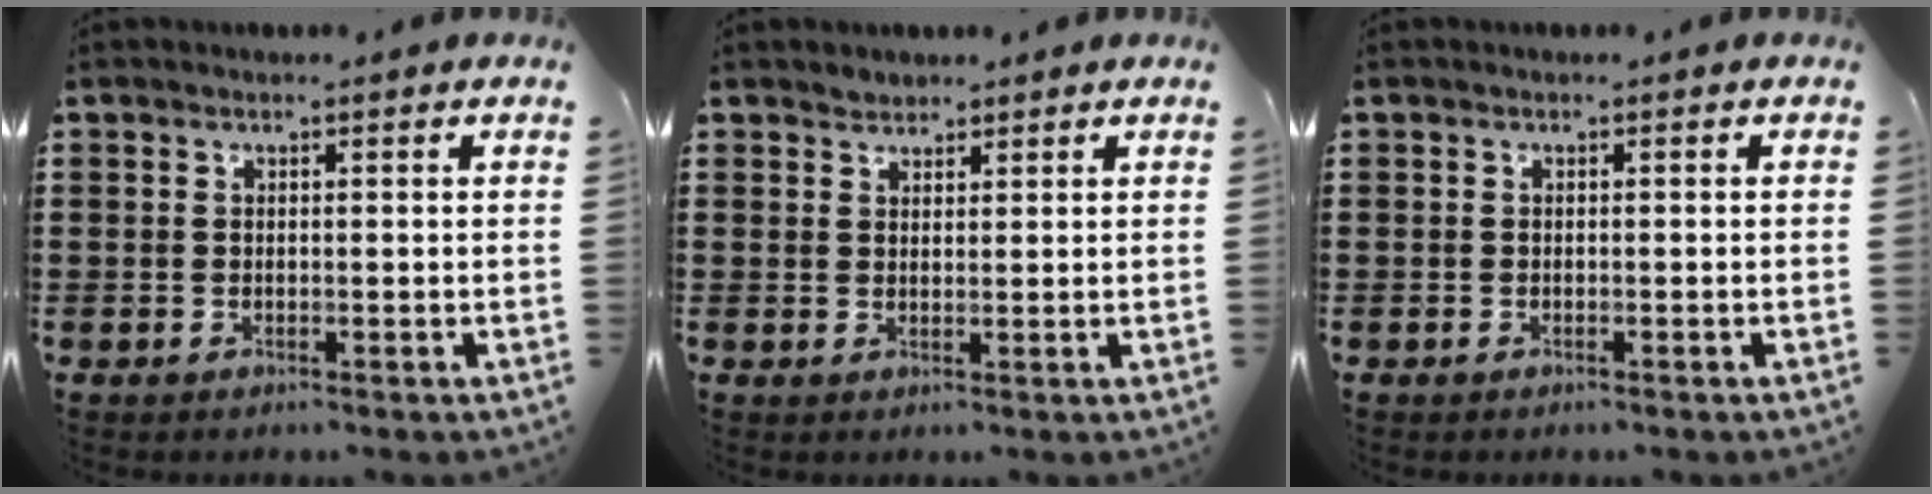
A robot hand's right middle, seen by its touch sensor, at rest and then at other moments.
{"total": 1.5, "force": [1.4, 0.4, -0.6], "torque": [0.006, 0.003, 0.028]}
{"total": 0.0}